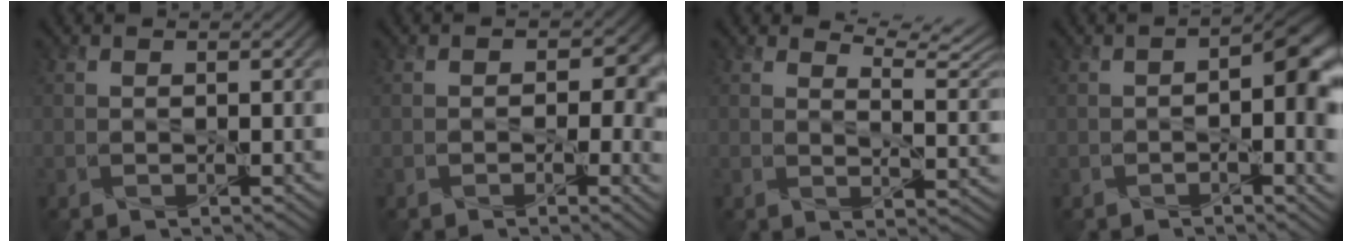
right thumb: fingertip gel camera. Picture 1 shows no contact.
{"total": 5.8, "force": [-0.2, 4.4, 3.7], "torque": [-0.016, -0.008, -0.005]}
{"total": 5.9, "force": [5.0, 1.2, 3.0], "torque": [-0.062, 0.003, 0.073]}
{"total": 7.5, "force": [-0.6, 3.3, 6.7], "torque": [-0.089, -0.006, -0.005]}